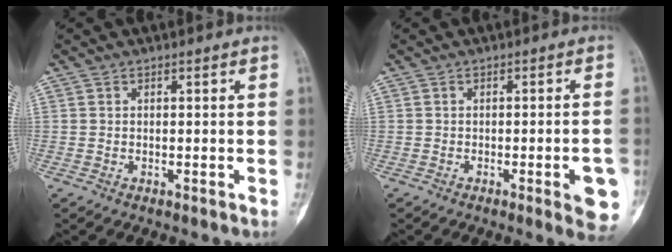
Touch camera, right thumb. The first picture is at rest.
{"total": 7.2, "force": [-2.5, 1.5, 6.6], "torque": [-0.068, 0.006, -0.027]}